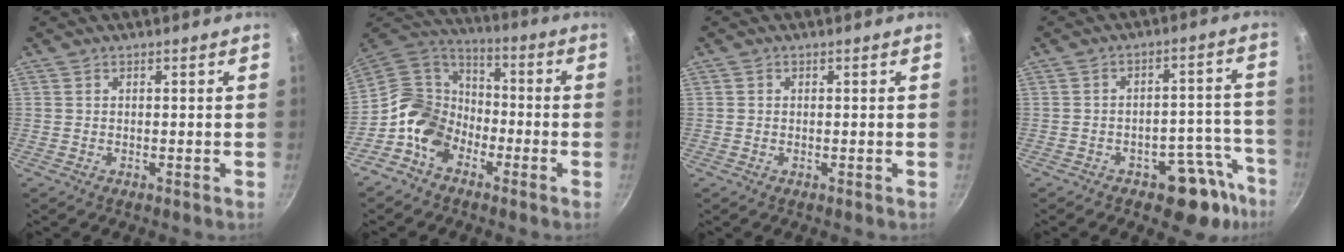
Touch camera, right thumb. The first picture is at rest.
{"total": 12.4, "force": [-5.5, 9.1, 6.3], "torque": [-0.104, 0.063, -0.121]}
{"total": 0.0}
{"total": 10.8, "force": [-6.8, 5.0, 6.6], "torque": [-0.046, 0.068, -0.088]}